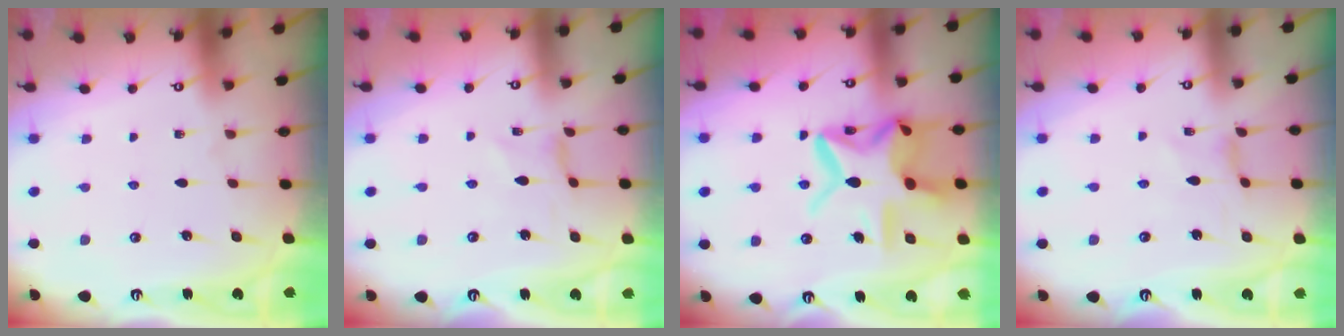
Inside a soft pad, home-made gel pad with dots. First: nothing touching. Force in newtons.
{"total": 0.0}
{"total": 16.7, "press": 16.6, "slide": 1.4}
{"total": 1.6, "press": 1.5, "slide": 0.4}